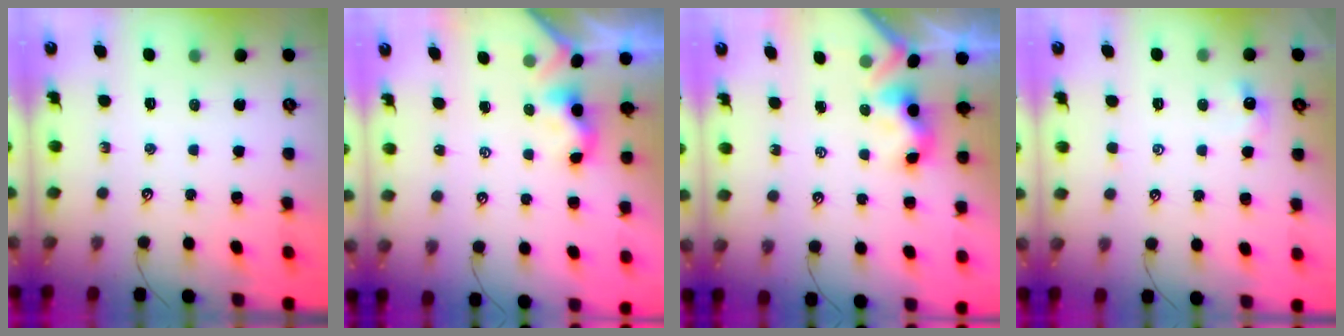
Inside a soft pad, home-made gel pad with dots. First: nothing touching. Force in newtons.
{"total": 0.0}
{"total": 3.9, "press": 3.9, "slide": 0.2}
{"total": 0.8, "press": 0.5, "slide": 0.6}